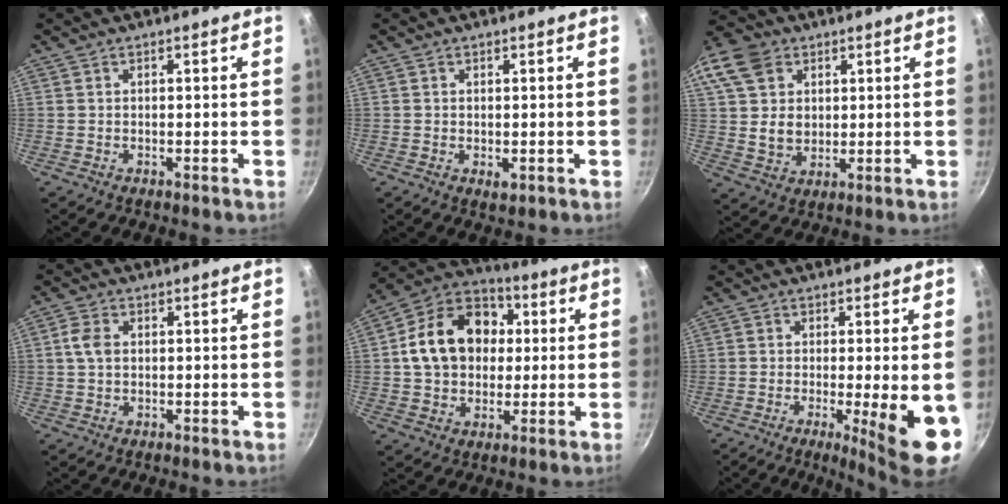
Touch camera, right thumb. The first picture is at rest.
{"total": 1.5, "force": [-0.1, 0.9, 1.1], "torque": [-0.017, -0.004, -0.001]}
{"total": 18.0, "force": [6.7, 14.1, 9.0], "torque": [-0.191, 0.011, 0.125]}
{"total": 4.0, "force": [0.5, 2.8, 2.7], "torque": [-0.051, 0.006, 0.004]}
{"total": 17.9, "force": [2.4, 13.9, 11.0], "torque": [-0.158, 0.029, 0.030]}
{"total": 10.9, "force": [-2.4, 1.6, 10.5], "torque": [-0.143, -0.009, -0.027]}